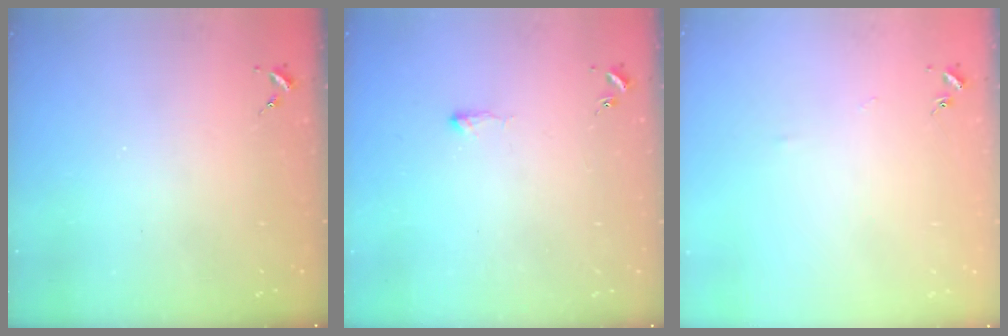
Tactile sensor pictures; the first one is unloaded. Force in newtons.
{"total": 3.5, "press": 3.4, "slide": 0.6}
{"total": 2.5, "press": 2.5, "slide": 0.4}